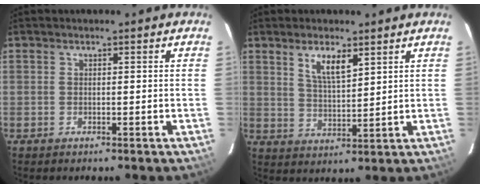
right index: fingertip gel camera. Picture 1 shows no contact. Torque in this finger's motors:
{"motor_torque": [0.17, 0.21, 0.08, 0.06]}